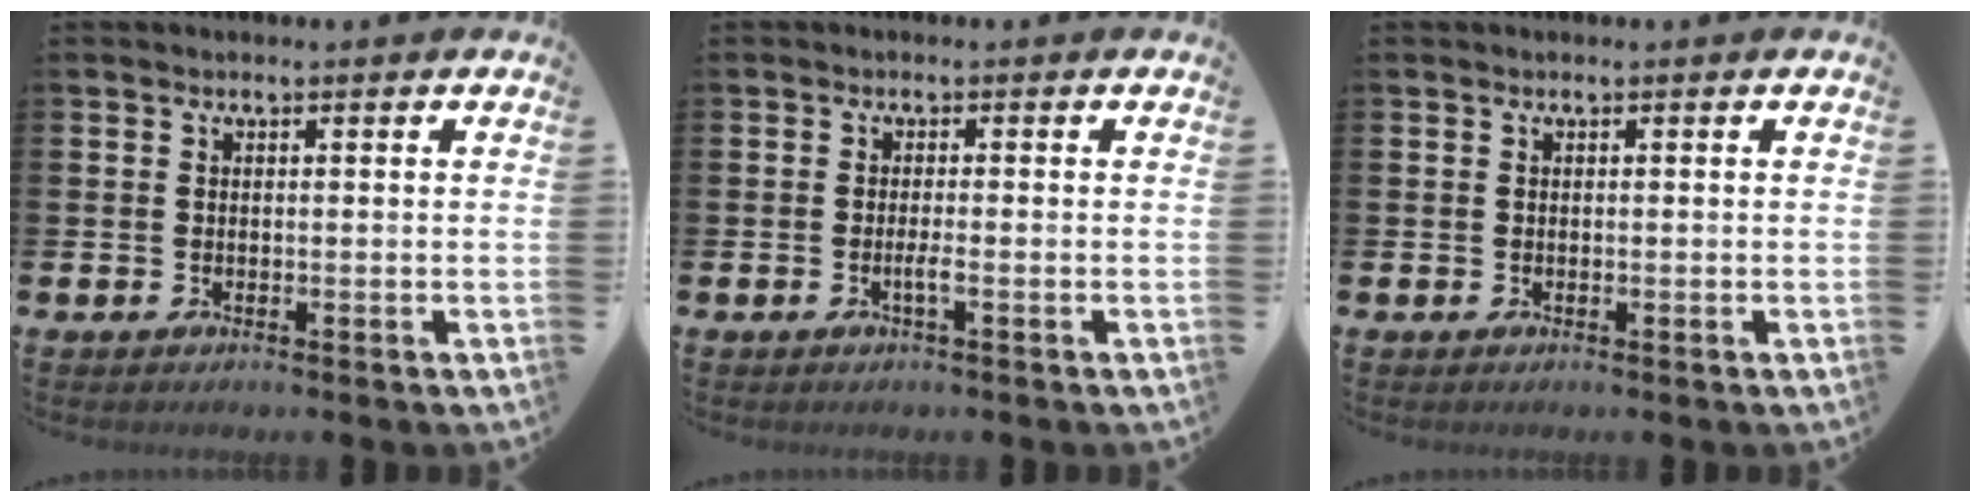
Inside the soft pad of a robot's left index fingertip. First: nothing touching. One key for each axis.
{"total": 1.2, "fx": -0.5, "fy": -0.1, "fz": 1.1, "tx": -0.023, "ty": -0.001, "tz": -0.008}
{"total": 0.0}